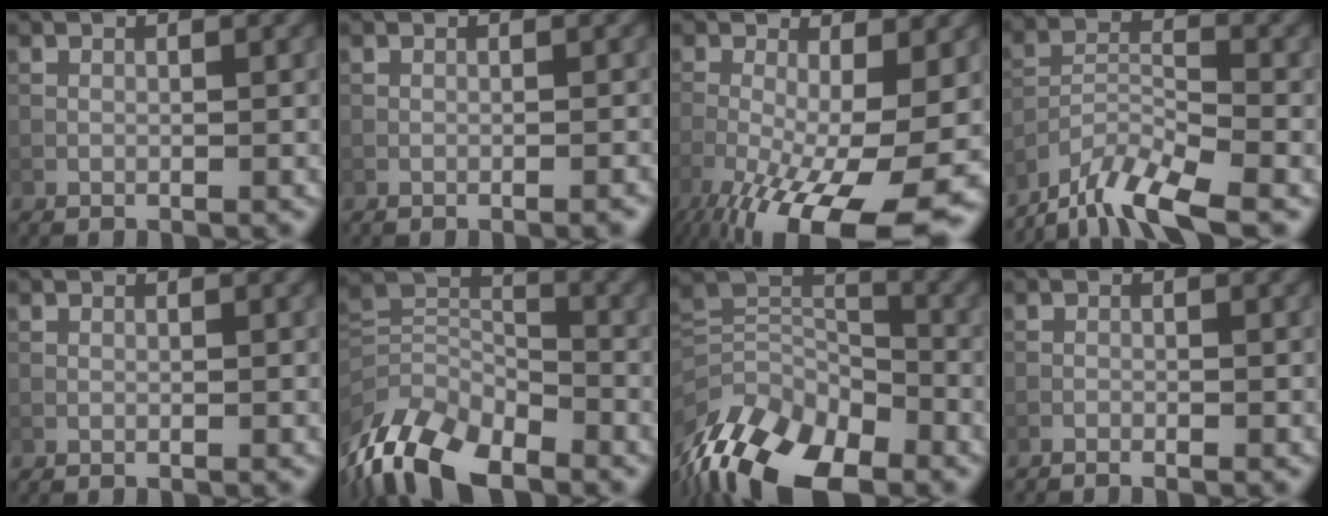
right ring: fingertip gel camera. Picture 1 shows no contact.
{"total": 0.7, "force": [-0.5, 0.1, 0.5], "torque": [-0.005, 0.002, -0.009]}
{"total": 15.9, "force": [-6.9, 5.0, 13.4], "torque": [-0.241, -0.029, -0.102]}
{"total": 8.5, "force": [-7.2, 2.0, 4.2], "torque": [-0.076, -0.006, -0.135]}
{"total": 0.0}
{"total": 12.2, "force": [-8.4, 5.9, 6.7], "torque": [-0.141, -0.012, -0.160]}
{"total": 14.3, "force": [-9.7, 7.3, 7.5], "torque": [-0.150, -0.005, -0.166]}
{"total": 0.9, "force": [-0.8, -0.1, 0.4], "torque": [-0.015, 0.003, -0.018]}